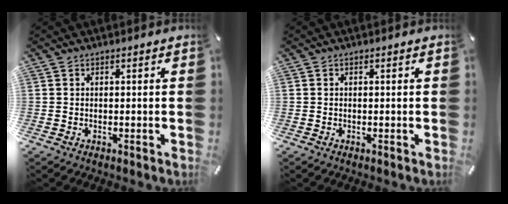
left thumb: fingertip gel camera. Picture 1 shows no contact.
{"total": 0.0}